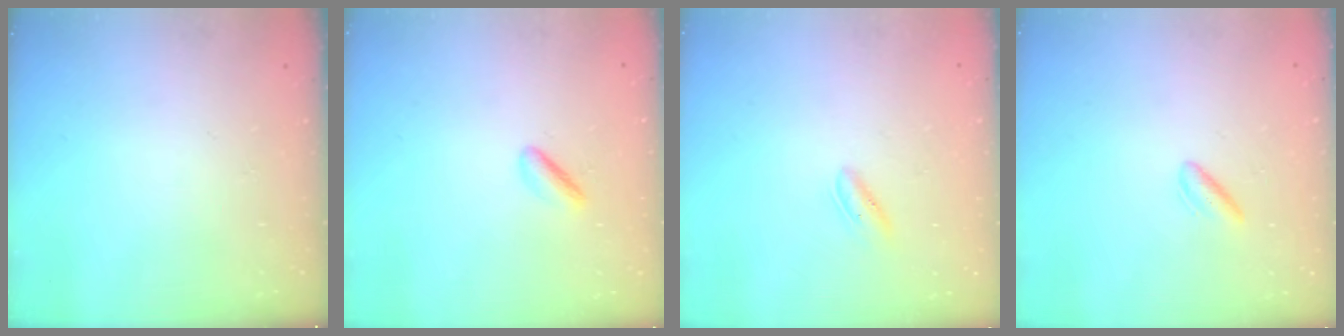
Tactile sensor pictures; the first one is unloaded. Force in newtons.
{"total": 2.1, "press": 1.9, "slide": 0.9}
{"total": 1.3, "press": 1.1, "slide": 0.6}
{"total": 2.4, "press": 2.1, "slide": 1.2}